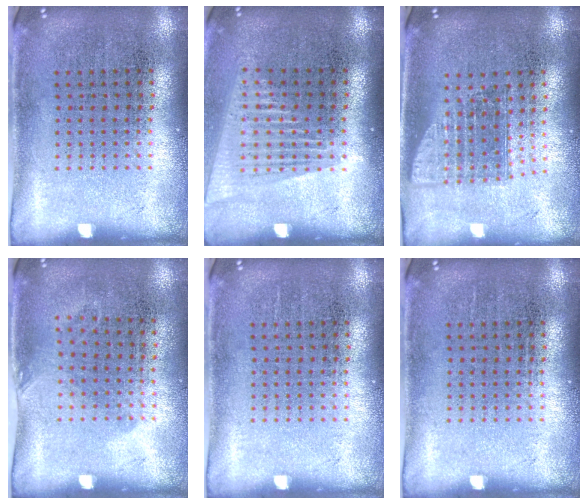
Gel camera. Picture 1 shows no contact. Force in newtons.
{"total": 1.6, "press": 1.4, "slide": 0.8}
{"total": 1.5, "press": 1.1, "slide": 0.9}
{"total": 0.8, "press": 0.6, "slide": 0.5}
{"total": 0.0}
{"total": 0.0}